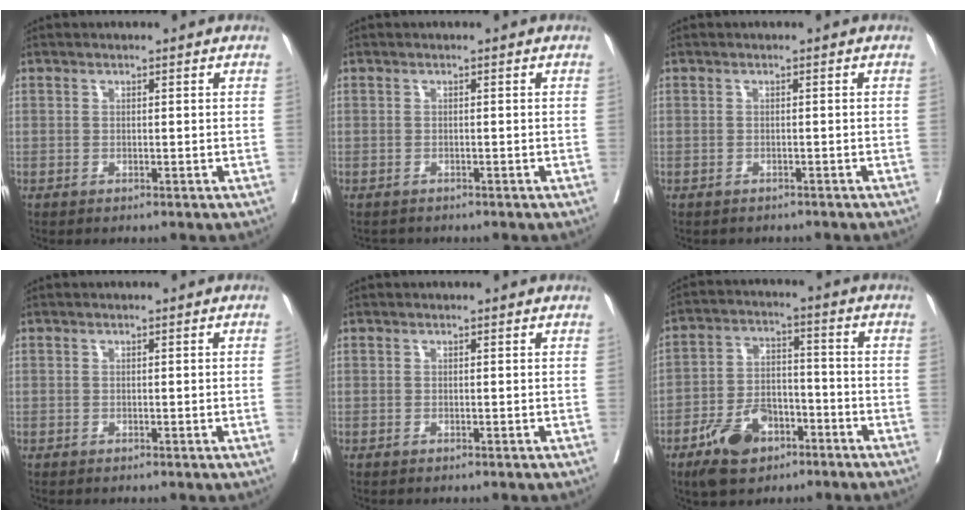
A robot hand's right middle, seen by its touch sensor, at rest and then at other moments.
{"total": 1.3, "force": [-1.2, 0.5, -0.1], "torque": [-0.008, -0.004, -0.021]}
{"total": 2.3, "force": [-2.1, 0.9, 0.3], "torque": [-0.013, -0.002, -0.028]}
{"total": 0.8, "force": [-0.1, -0.1, 0.7], "torque": [-0.011, 0.003, 0.004]}
{"total": 0.0}
{"total": 9.7, "force": [-5.8, 5.3, 5.8], "torque": [-0.116, 0.005, -0.100]}